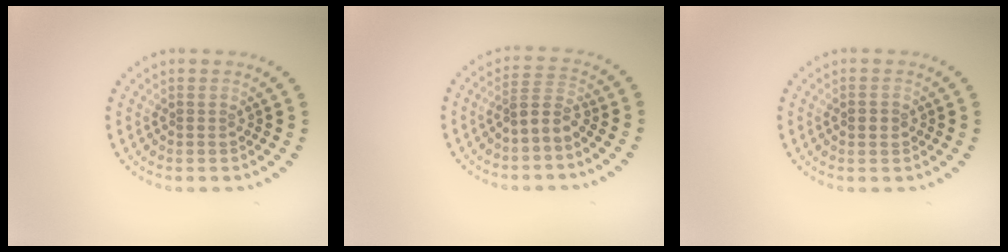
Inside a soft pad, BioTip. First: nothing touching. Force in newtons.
{"total": 2.2, "press": 1.9, "slide": 1.3}
{"total": 1.6, "press": 1.6, "slide": 0.1}